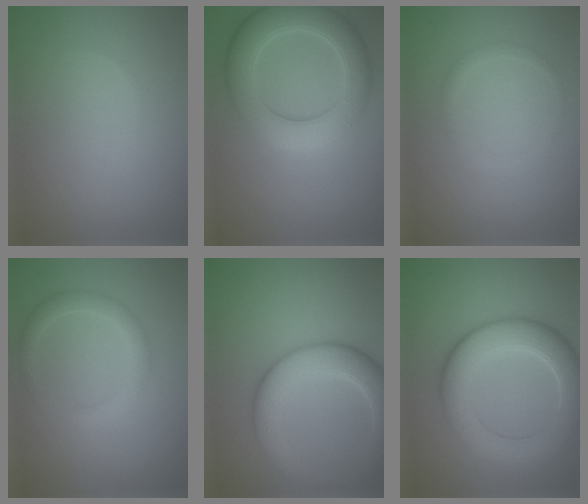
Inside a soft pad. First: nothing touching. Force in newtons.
{"total": 6.6, "press": 6.5, "slide": 0.5}
{"total": 0.9, "press": 0.9, "slide": 0.1}
{"total": 2.2, "press": 2.2, "slide": 0.1}
{"total": 6.6, "press": 6.6, "slide": 0.4}
{"total": 7.2, "press": 7.2, "slide": 0.5}